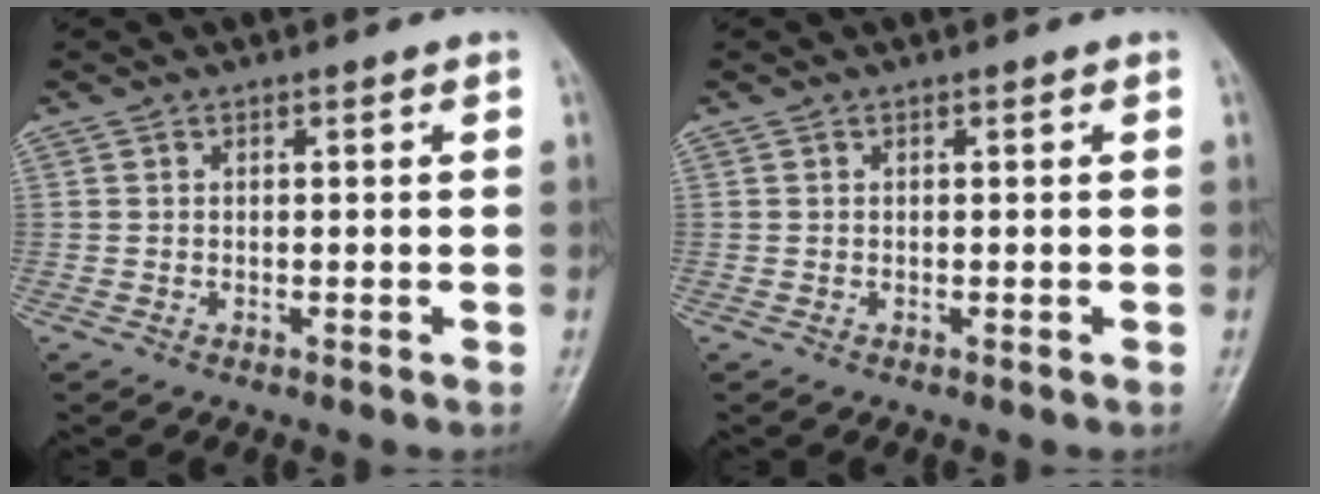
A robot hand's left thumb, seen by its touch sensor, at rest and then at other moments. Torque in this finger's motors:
{"motor_torque": [0.00, 0.00, 0.00, 0.00, 0.00]}